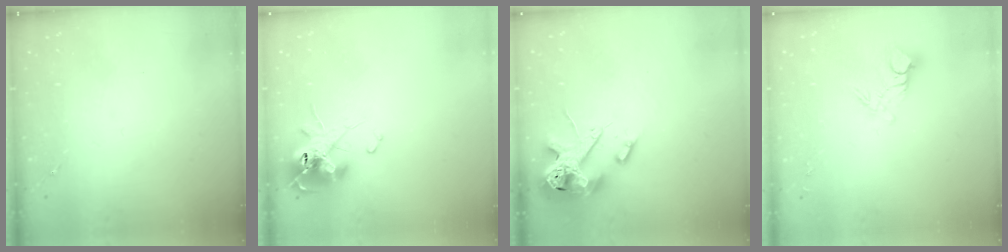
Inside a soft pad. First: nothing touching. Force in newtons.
{"total": 13.8, "press": 13.8, "slide": 1.5}
{"total": 14.2, "press": 14.0, "slide": 2.3}
{"total": 10.0, "press": 9.9, "slide": 1.0}